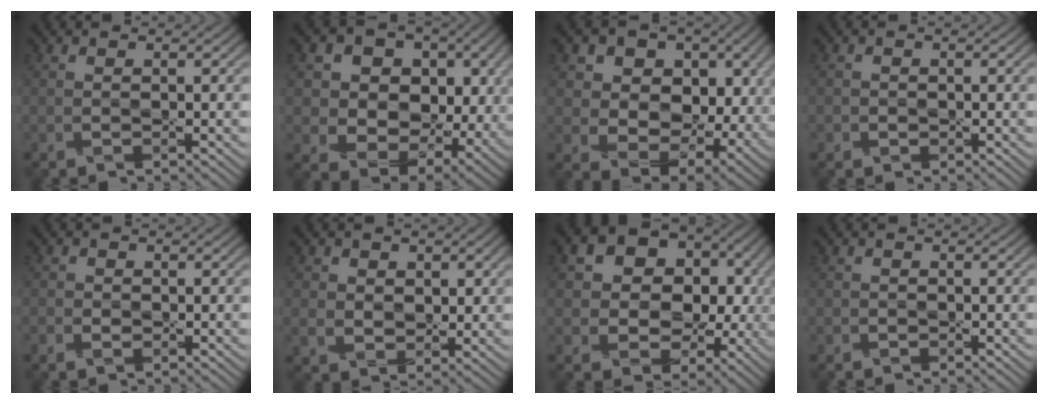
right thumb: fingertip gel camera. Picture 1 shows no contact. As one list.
[{"total": 14.0, "force": [2.1, 11.1, 8.4], "torque": [-0.173, -0.017, 0.047]}, {"total": 14.9, "force": [3.2, 10.9, 9.6], "torque": [-0.175, -0.010, 0.070]}, {"total": 1.0, "force": [-0.3, 0.9, 0.1], "torque": [0.002, -0.004, -0.007]}, {"total": 1.7, "force": [-0.4, 1.3, 0.9], "torque": [-0.020, -0.005, -0.009]}, {"total": 4.4, "force": [1.2, 3.6, 2.1], "torque": [-0.056, -0.011, 0.018]}, {"total": 16.9, "force": [2.5, 13.7, 9.6], "torque": [-0.189, 0.005, 0.055]}, {"total": 0.7, "force": [-0.3, 0.6, 0.1], "torque": [0.001, -0.003, -0.007]}]